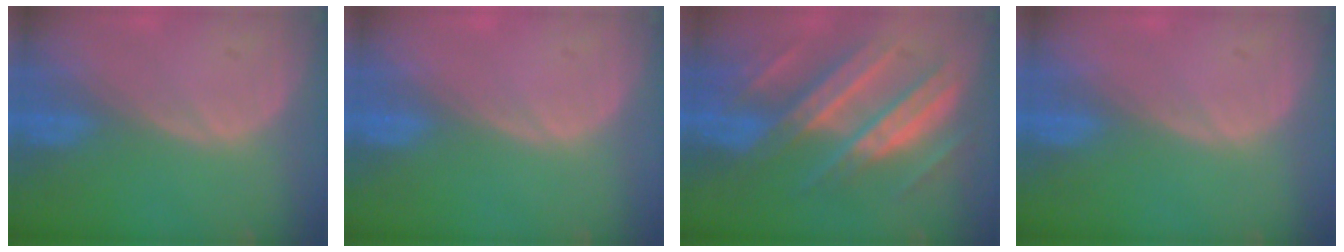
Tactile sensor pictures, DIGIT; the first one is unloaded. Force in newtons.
{"total": 0.0}
{"total": 11.4, "press": 11.3, "slide": 1.0}
{"total": 0.0}